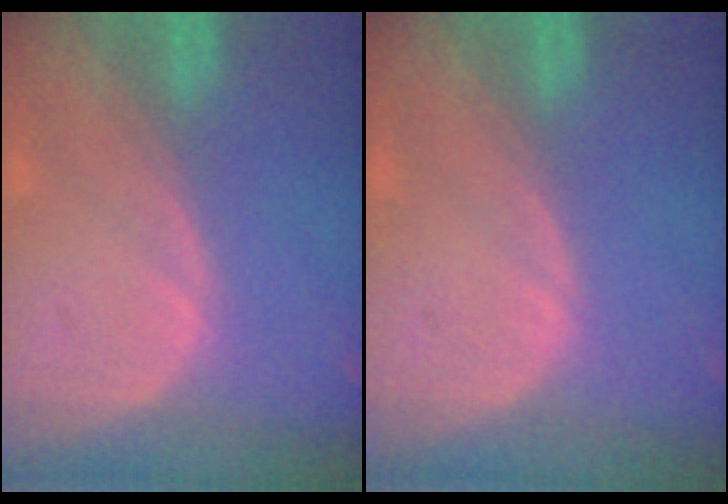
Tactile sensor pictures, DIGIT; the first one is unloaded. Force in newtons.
{"total": 0.0}